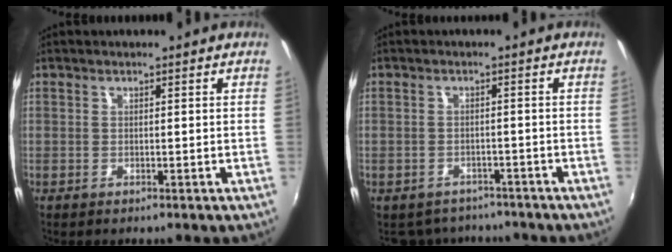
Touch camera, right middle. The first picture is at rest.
{"total": 6.7, "force": [-5.8, 3.1, 1.4], "torque": [-0.037, -0.003, -0.079]}